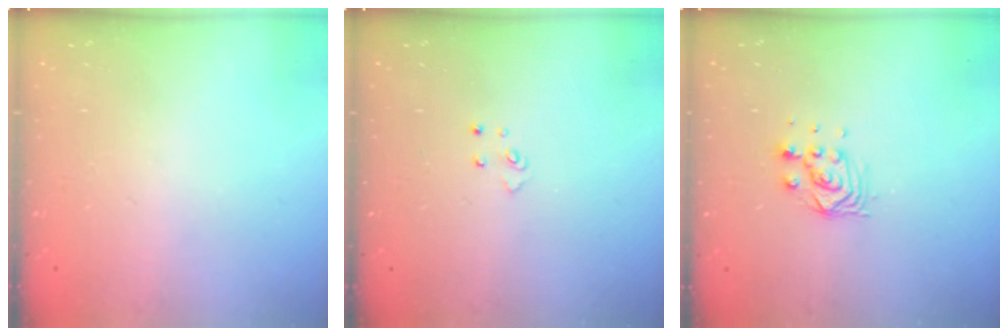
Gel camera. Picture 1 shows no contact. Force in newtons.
{"total": 4.1, "press": 4.1, "slide": 0.4}
{"total": 6.1, "press": 6.0, "slide": 0.4}